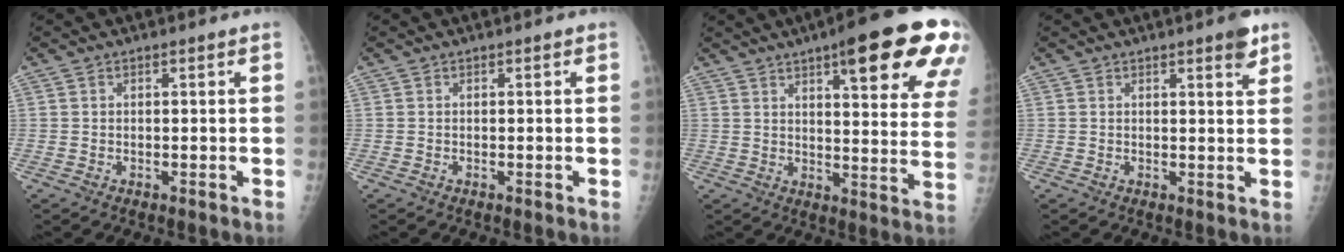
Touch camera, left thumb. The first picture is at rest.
{"total": 0.0}
{"total": 22.9, "force": [12.5, 5.2, 18.5], "torque": [-0.214, -0.037, 0.154]}
{"total": 3.2, "force": [2.1, 0.6, 2.3], "torque": [-0.026, -0.011, 0.025]}